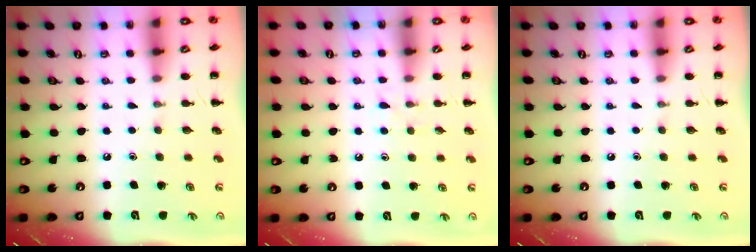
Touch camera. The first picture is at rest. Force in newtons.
{"total": 4.1, "press": 3.7, "slide": 1.8}
{"total": 0.0}